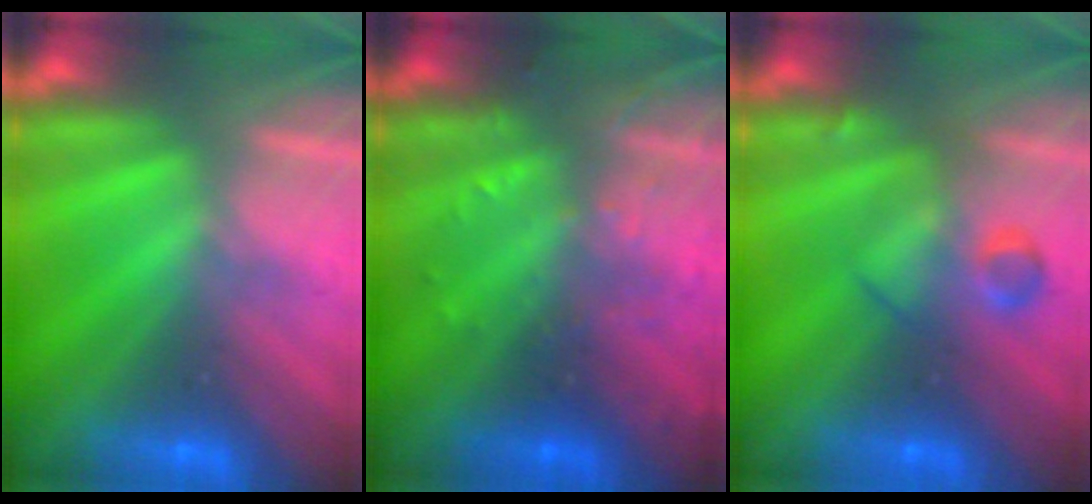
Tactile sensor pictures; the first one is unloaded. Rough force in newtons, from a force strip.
{"total": 3.1}
{"total": 2.8}